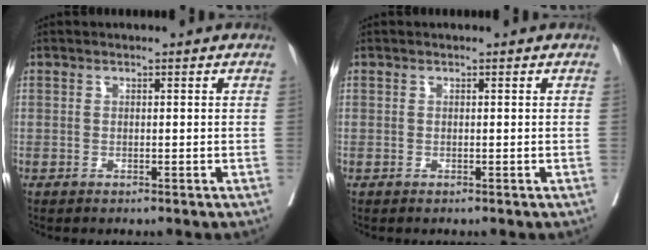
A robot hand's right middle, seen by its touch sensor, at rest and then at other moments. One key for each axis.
{"total": 0.0}